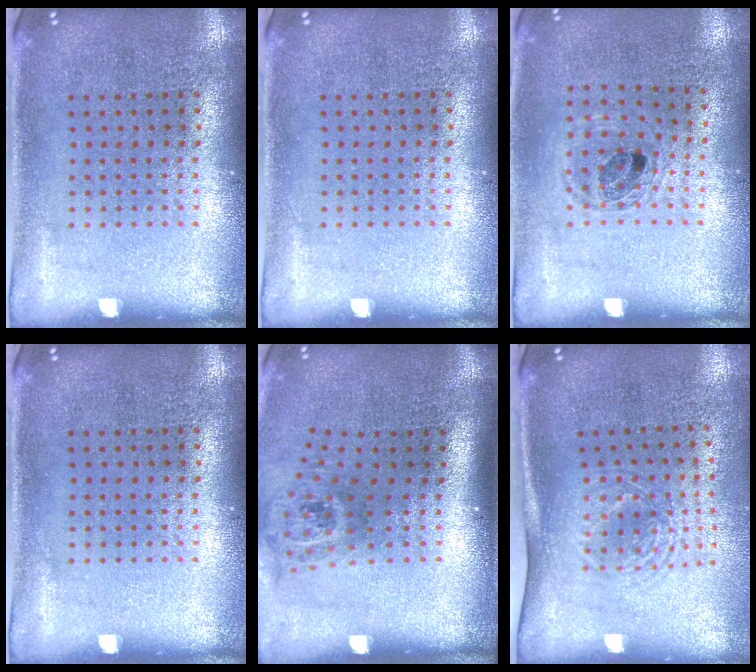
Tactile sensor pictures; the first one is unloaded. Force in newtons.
{"total": 0.0}
{"total": 1.0, "press": 0.9, "slide": 0.3}
{"total": 0.0}
{"total": 2.0, "press": 1.4, "slide": 1.5}
{"total": 1.7, "press": 1.3, "slide": 1.1}